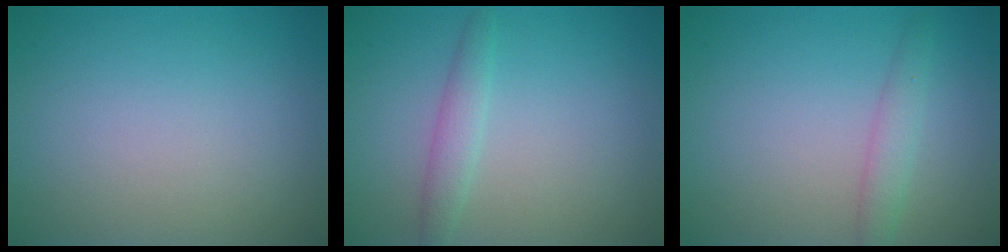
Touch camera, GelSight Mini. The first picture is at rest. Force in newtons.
{"total": 1.9, "press": 1.9, "slide": 0.1}
{"total": 1.8, "press": 1.8, "slide": 0.1}